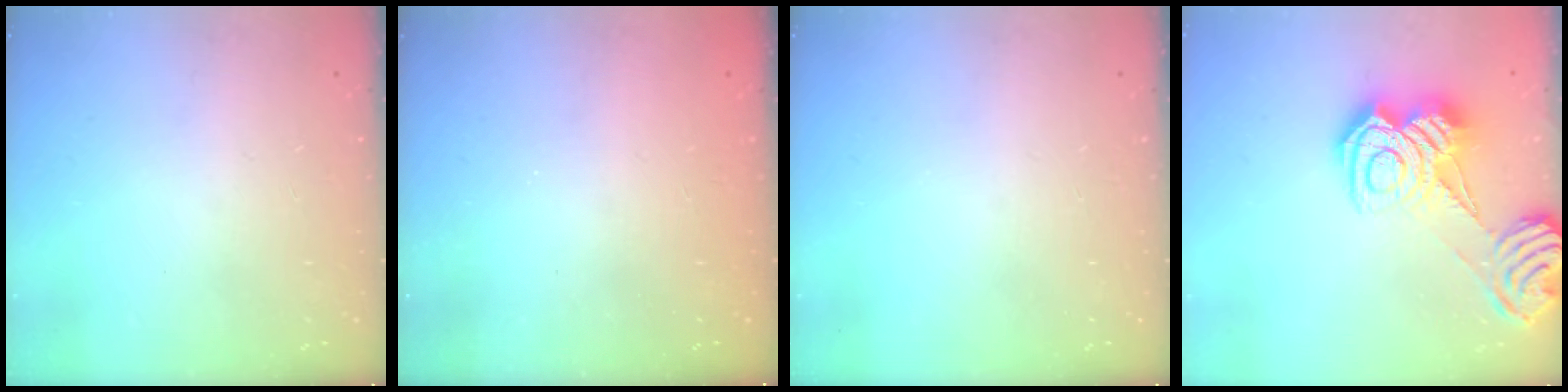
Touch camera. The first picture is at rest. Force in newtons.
{"total": 2.4, "press": 2.3, "slide": 0.8}
{"total": 0.0}
{"total": 16.6, "press": 16.6, "slide": 0.9}